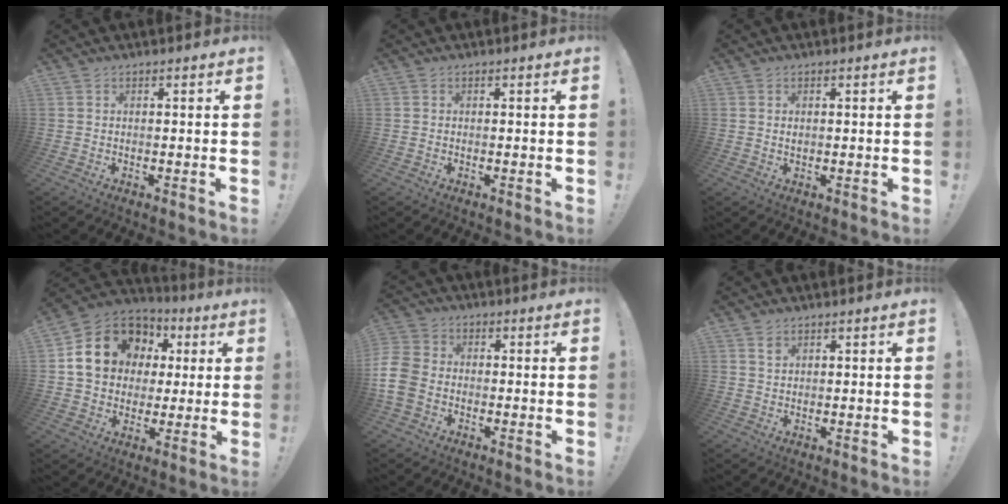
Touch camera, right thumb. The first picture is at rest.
{"total": 0.0}
{"total": 0.7, "force": [0.3, 0.5, 0.3], "torque": [-0.008, 0.005, 0.006]}
{"total": 17.2, "force": [4.9, 13.9, 8.8], "torque": [-0.126, -0.009, 0.109]}
{"total": 9.1, "force": [-3.1, 6.9, 5.1], "torque": [-0.110, 0.023, -0.054]}
{"total": 1.7, "force": [1.2, 1.1, 0.6], "torque": [0.008, -0.009, 0.018]}